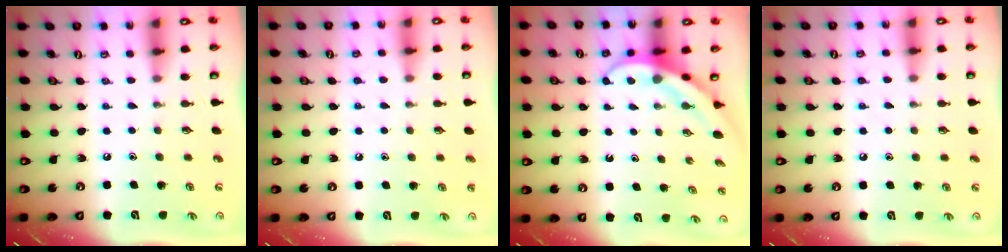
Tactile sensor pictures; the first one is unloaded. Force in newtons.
{"total": 5.0, "press": 5.0, "slide": 0.5}
{"total": 4.0, "press": 4.0, "slide": 0.4}
{"total": 4.3, "press": 4.3, "slide": 0.5}